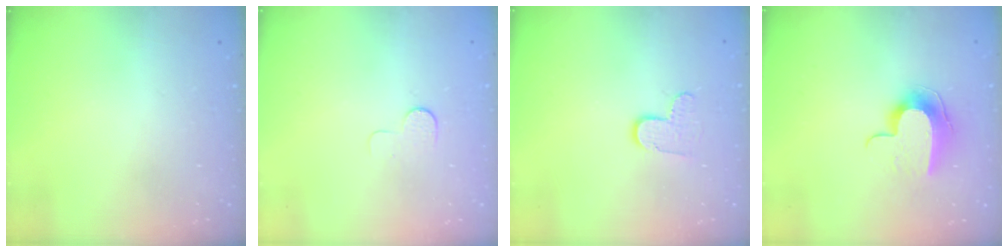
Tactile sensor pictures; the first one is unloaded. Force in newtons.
{"total": 3.9, "press": 3.9, "slide": 0.3}
{"total": 7.7, "press": 7.6, "slide": 0.4}
{"total": 9.8, "press": 9.8, "slide": 0.6}